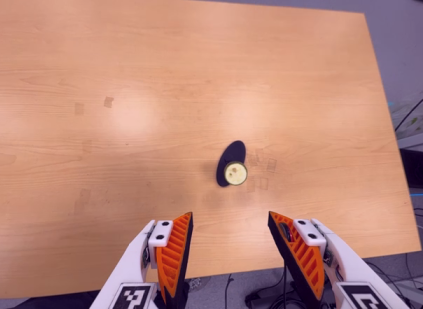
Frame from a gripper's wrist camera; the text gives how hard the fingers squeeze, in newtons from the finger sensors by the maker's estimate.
{"total": 0.0}